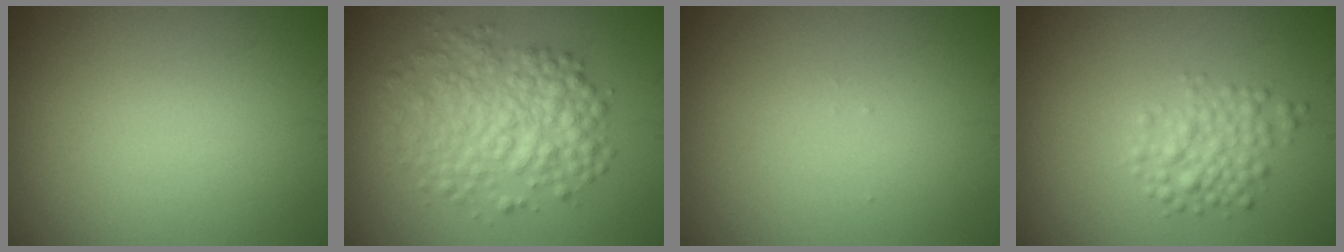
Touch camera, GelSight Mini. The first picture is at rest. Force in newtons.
{"total": 5.6, "press": 5.6, "slide": 0.1}
{"total": 0.0}
{"total": 2.7, "press": 2.7, "slide": 0.1}